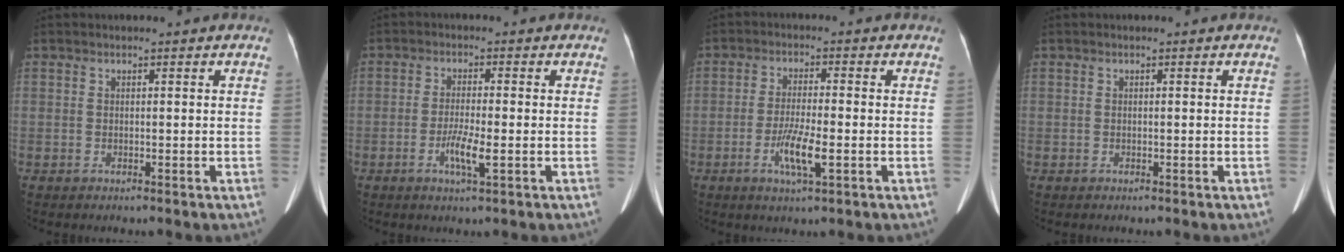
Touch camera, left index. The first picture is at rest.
{"total": 4.1, "force": [-1.3, 0.4, 3.8], "torque": [-0.076, -0.005, -0.023]}
{"total": 5.6, "force": [-2.0, 0.6, 5.2], "torque": [-0.105, -0.008, -0.034]}
{"total": 0.0}